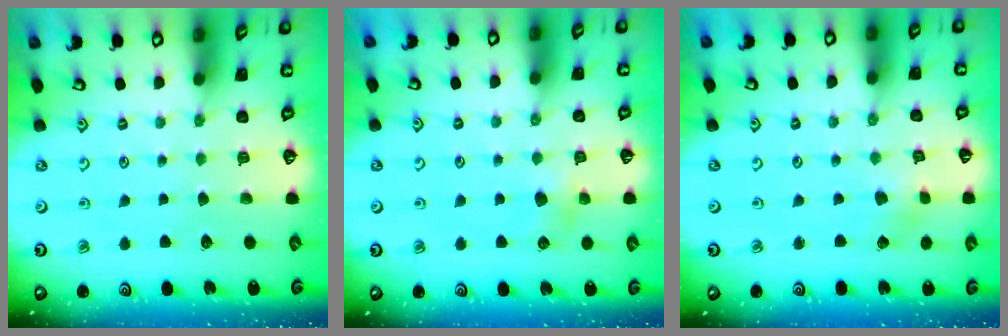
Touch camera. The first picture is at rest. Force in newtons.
{"total": 5.5, "press": 5.4, "slide": 0.5}
{"total": 2.0, "press": 1.9, "slide": 0.3}